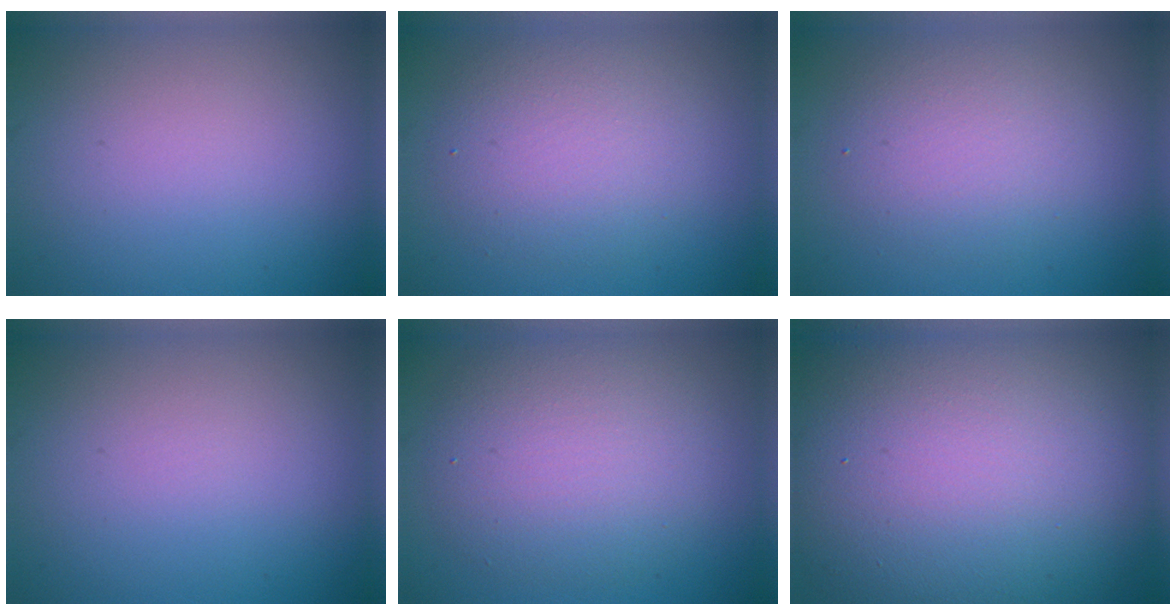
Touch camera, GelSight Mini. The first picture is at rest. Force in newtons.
{"total": 4.4, "press": 4.4, "slide": 0.1}
{"total": 3.7, "press": 3.7, "slide": 0.0}
{"total": 0.0}
{"total": 5.9, "press": 5.9, "slide": 0.6}
{"total": 17.6, "press": 17.5, "slide": 0.9}